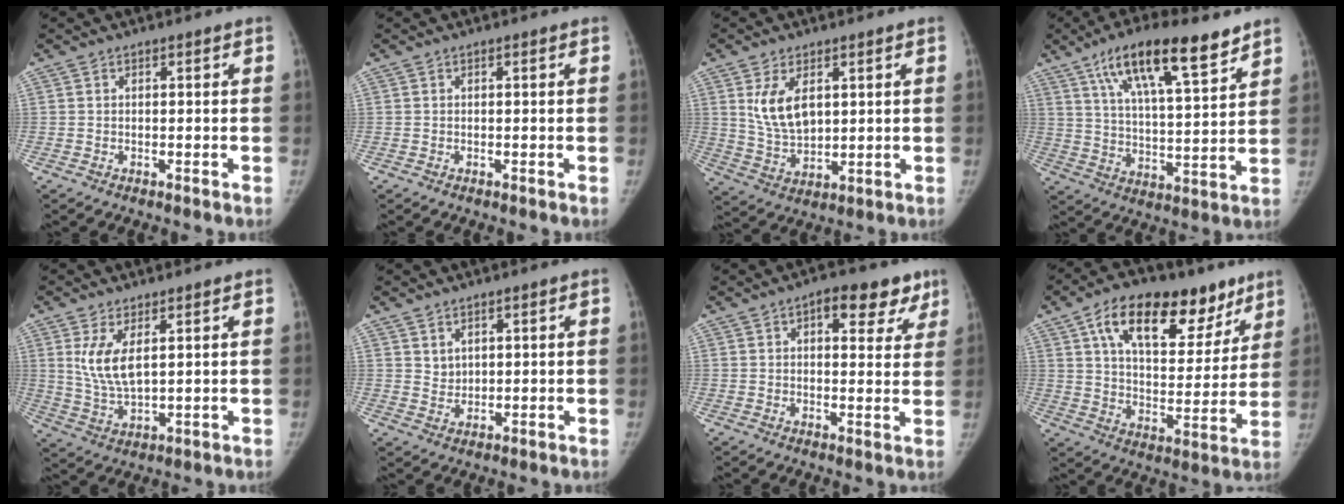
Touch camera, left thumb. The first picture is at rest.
{"total": 0.0}
{"total": 8.5, "force": [3.1, 4.8, 6.4], "torque": [-0.101, -0.019, 0.072]}
{"total": 17.8, "force": [11.2, 4.9, 12.9], "torque": [-0.195, -0.038, 0.194]}
{"total": 7.2, "force": [2.5, 3.0, 6.0], "torque": [-0.118, -0.018, 0.060]}
{"total": 2.5, "force": [1.6, 1.7, 0.8], "torque": [0.001, -0.015, 0.034]}
{"total": 9.9, "force": [5.3, 5.1, 6.6], "torque": [-0.041, -0.013, 0.064]}
{"total": 23.6, "force": [13.4, 12.0, 15.3], "torque": [-0.192, -0.024, 0.213]}